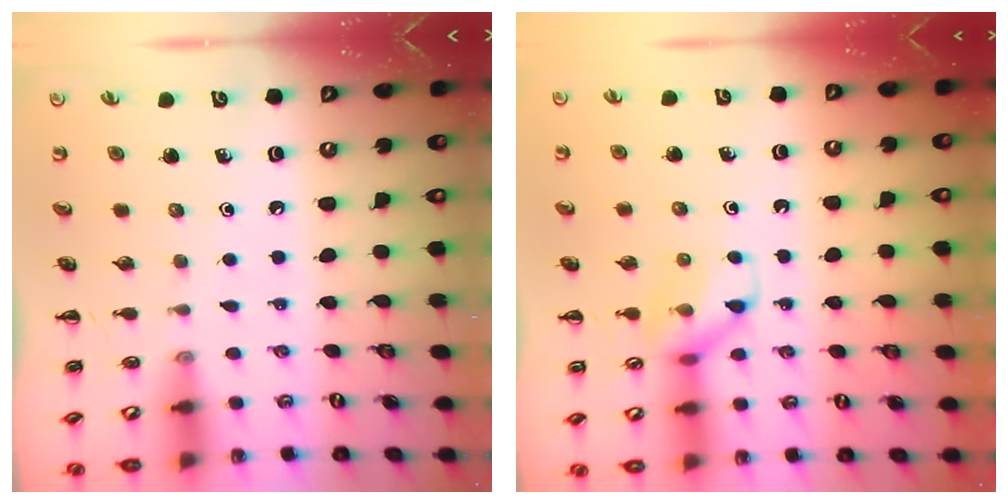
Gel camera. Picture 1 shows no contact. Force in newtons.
{"total": 9.6, "press": 9.6, "slide": 0.7}